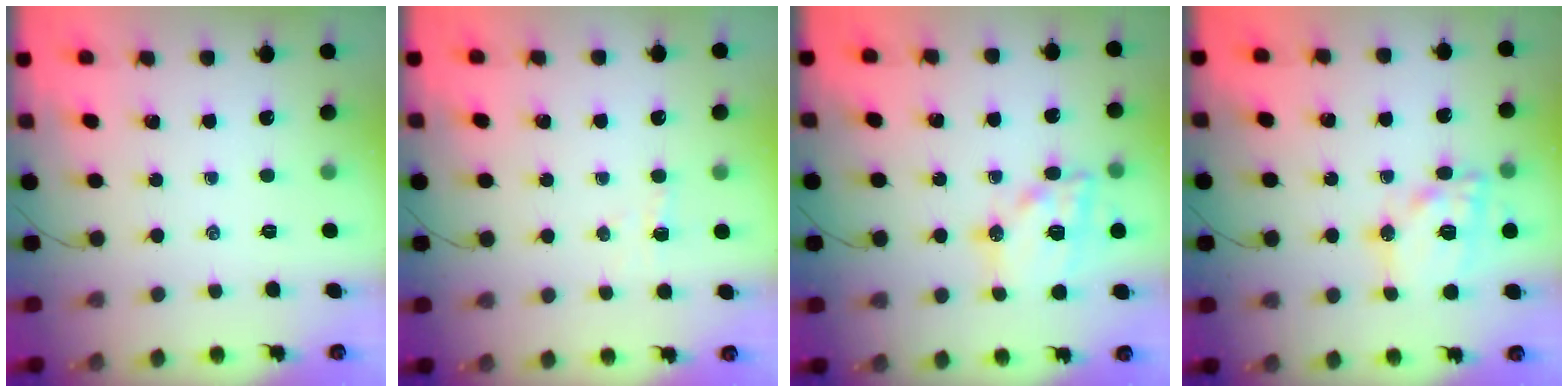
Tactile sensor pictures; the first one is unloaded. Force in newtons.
{"total": 3.0, "press": 2.9, "slide": 0.7}
{"total": 15.9, "press": 15.7, "slide": 2.9}
{"total": 15.0, "press": 14.8, "slide": 2.6}